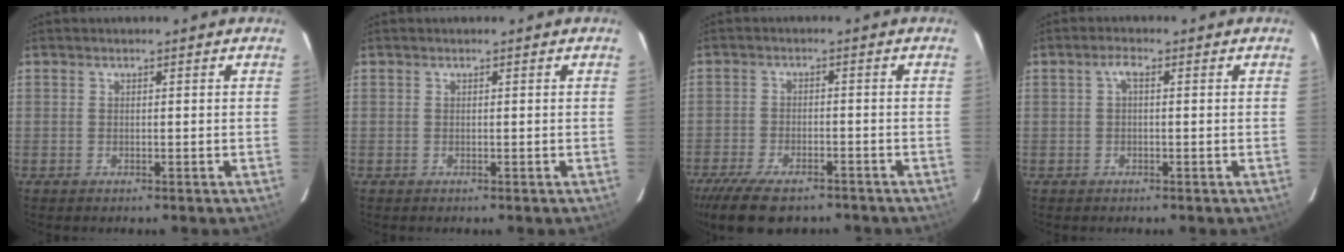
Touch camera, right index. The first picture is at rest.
{"total": 0.0}
{"total": 12.5, "force": [-9.6, 4.7, 6.5], "torque": [-0.155, -0.032, -0.162]}
{"total": 1.6, "force": [0.1, 0.6, 1.5], "torque": [-0.030, 0.008, -0.001]}